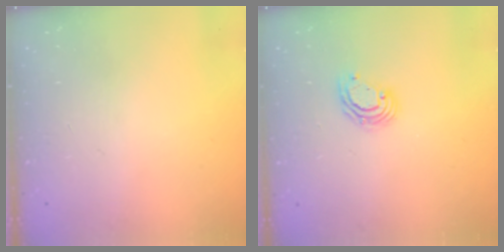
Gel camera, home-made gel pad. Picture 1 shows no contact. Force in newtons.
{"total": 6.3, "press": 6.3, "slide": 0.6}